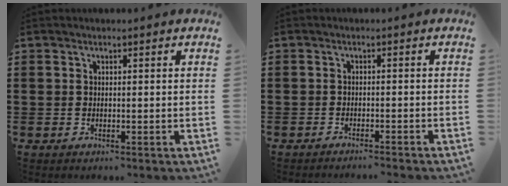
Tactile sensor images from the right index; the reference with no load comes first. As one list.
[{"total": 1.7, "force": [-1.7, -0.5, 0.1], "torque": [-0.003, 0.001, -0.033]}]